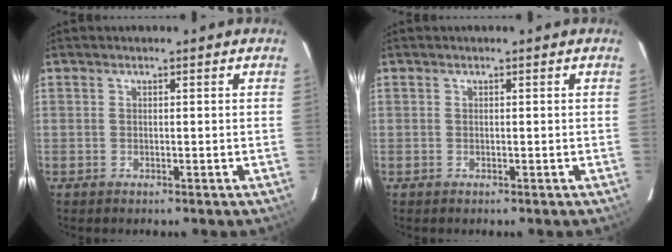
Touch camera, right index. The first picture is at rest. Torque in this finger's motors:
{"motor_torque": [0.00, 0.00, 0.03, 0.00]}